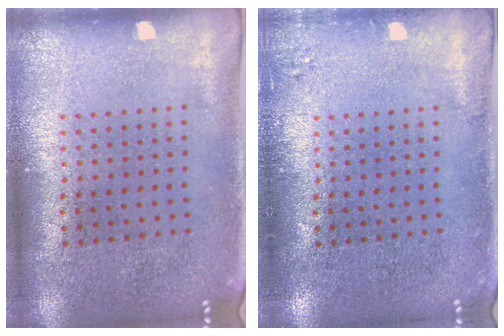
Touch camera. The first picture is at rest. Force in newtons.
{"total": 1.0, "press": 1.0, "slide": 0.3}